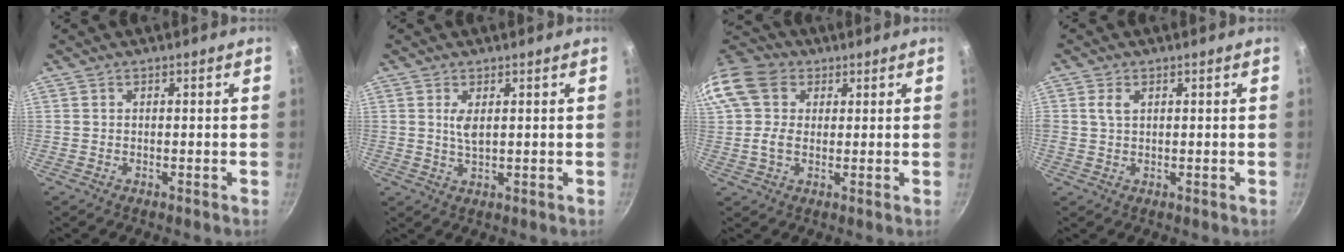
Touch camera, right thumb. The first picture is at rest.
{"total": 2.9, "force": [0.8, 1.2, 2.6], "torque": [-0.048, -0.008, 0.017]}
{"total": 15.0, "force": [4.1, 11.5, 8.6], "torque": [-0.181, 0.023, 0.062]}
{"total": 2.5, "force": [0.9, 1.5, 1.8], "torque": [-0.032, -0.001, 0.016]}